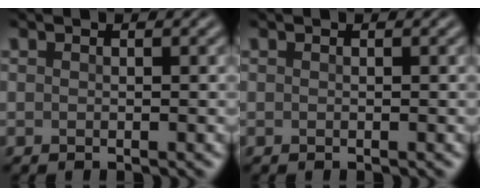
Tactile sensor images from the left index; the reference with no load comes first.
{"total": 0.0}